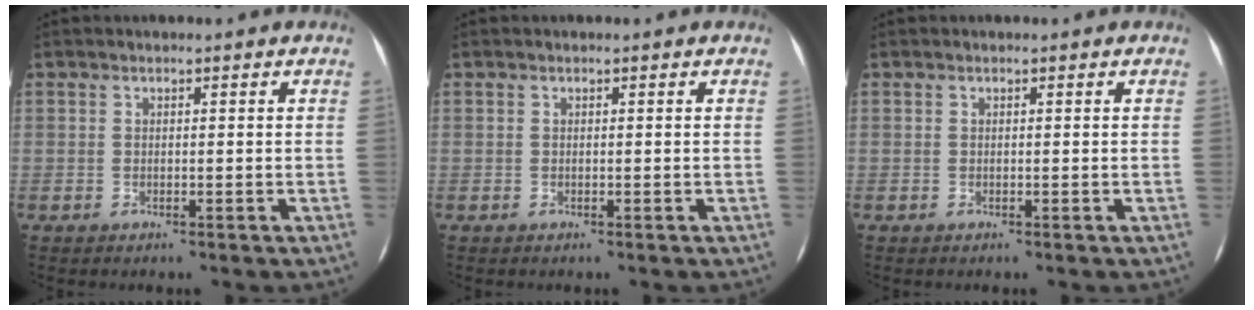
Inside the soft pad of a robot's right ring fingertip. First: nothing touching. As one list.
[{"total": 0.0}, {"total": 0.0}]